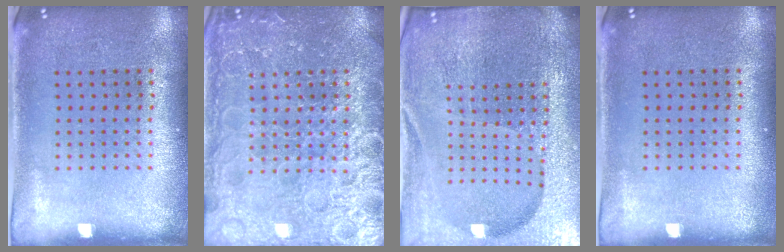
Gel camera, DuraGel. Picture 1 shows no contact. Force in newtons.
{"total": 6.5, "press": 6.5, "slide": 0.7}
{"total": 5.6, "press": 5.0, "slide": 2.4}
{"total": 0.0}